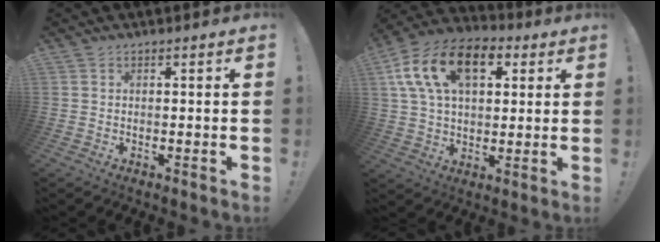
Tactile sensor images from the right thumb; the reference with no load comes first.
{"total": 19.2, "force": [7.6, 11.9, 13.0], "torque": [-0.225, -0.014, 0.136]}